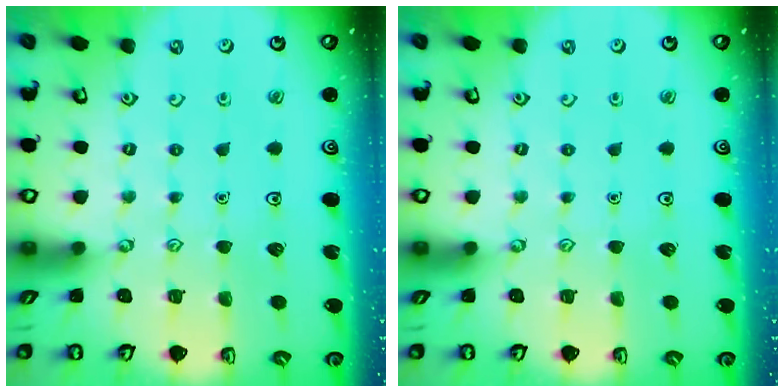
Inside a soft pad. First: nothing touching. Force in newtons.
{"total": 0.0}